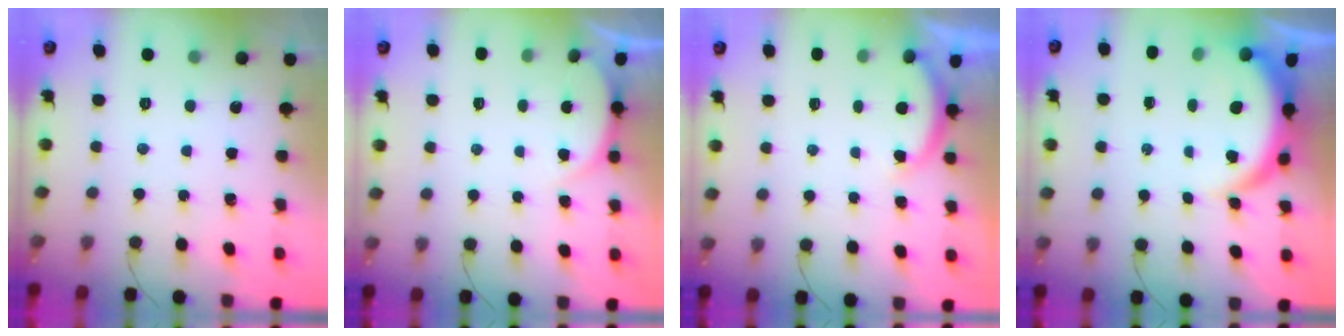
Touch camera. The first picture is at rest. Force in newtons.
{"total": 2.3, "press": 2.2, "slide": 0.6}
{"total": 2.5, "press": 2.4, "slide": 0.6}
{"total": 6.7, "press": 6.7, "slide": 0.5}